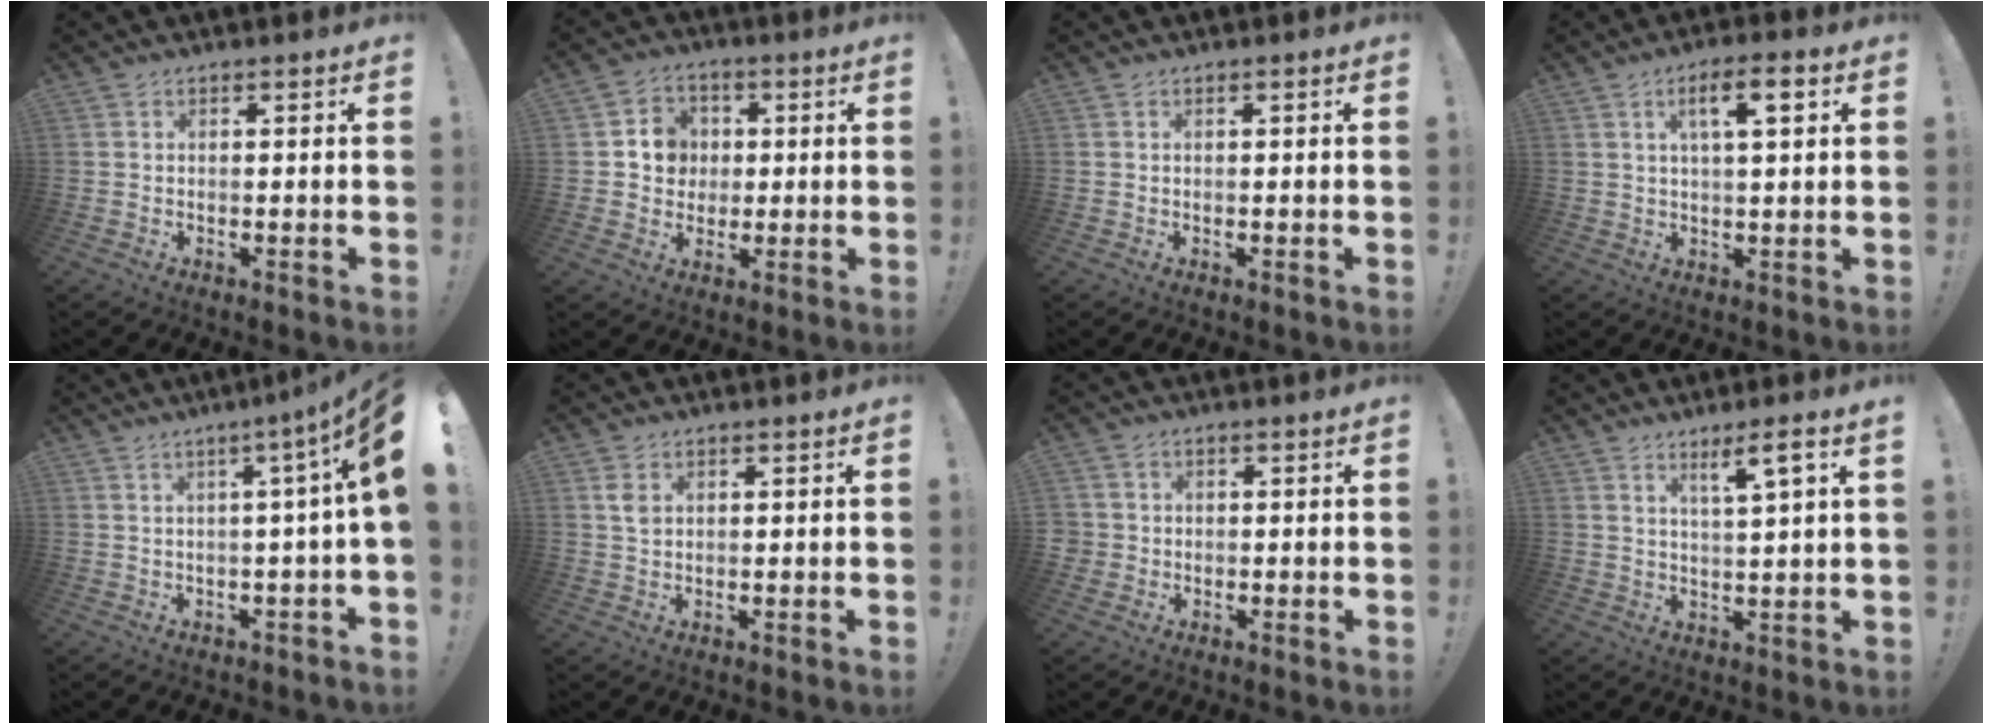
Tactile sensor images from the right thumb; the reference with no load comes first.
{"total": 8.4, "force": [1.2, 7.8, 2.9], "torque": [-0.033, 0.000, 0.027]}
{"total": 0.0}
{"total": 7.7, "force": [2.7, 2.0, 6.9], "torque": [-0.105, -0.003, 0.037]}
{"total": 7.1, "force": [1.2, -0.7, 7.0], "torque": [-0.096, -0.024, 0.014]}
{"total": 3.1, "force": [1.2, 2.0, 2.0], "torque": [-0.031, 0.002, 0.021]}
{"total": 2.5, "force": [-0.1, 2.4, 0.5], "torque": [-0.006, 0.006, -0.001]}
{"total": 6.1, "force": [3.4, -0.4, 5.0], "torque": [-0.071, -0.016, 0.047]}